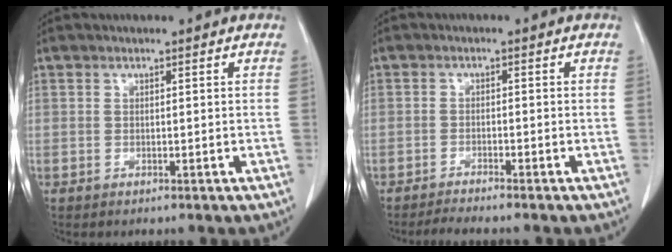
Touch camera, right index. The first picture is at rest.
{"total": 4.1, "force": [-3.7, -0.5, 1.8], "torque": [-0.025, -0.009, -0.060]}